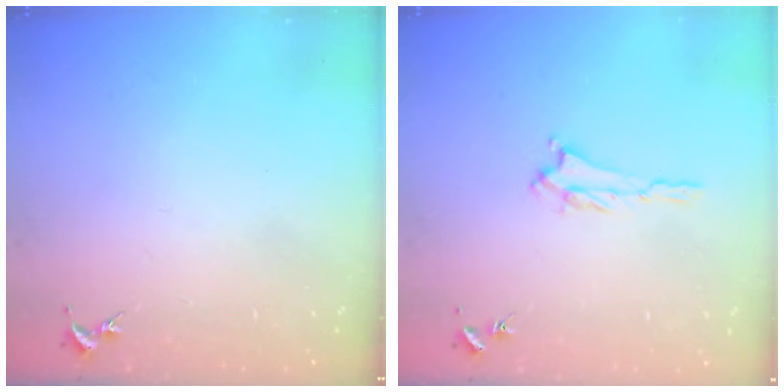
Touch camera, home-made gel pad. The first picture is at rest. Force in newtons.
{"total": 1.2, "press": 1.1, "slide": 0.5}